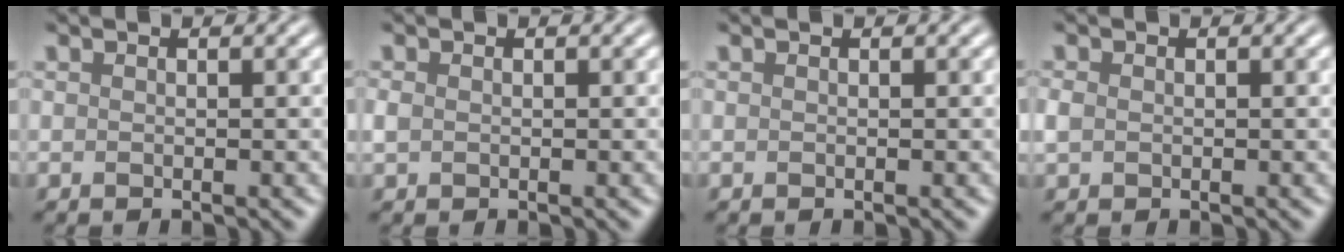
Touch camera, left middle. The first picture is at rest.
{"total": 0.8, "force": [0.0, 0.7, 0.4], "torque": [-0.009, -0.001, -0.001]}
{"total": 0.0}
{"total": 1.1, "force": [0.0, 1.0, 0.6], "torque": [-0.012, 0.000, -0.002]}